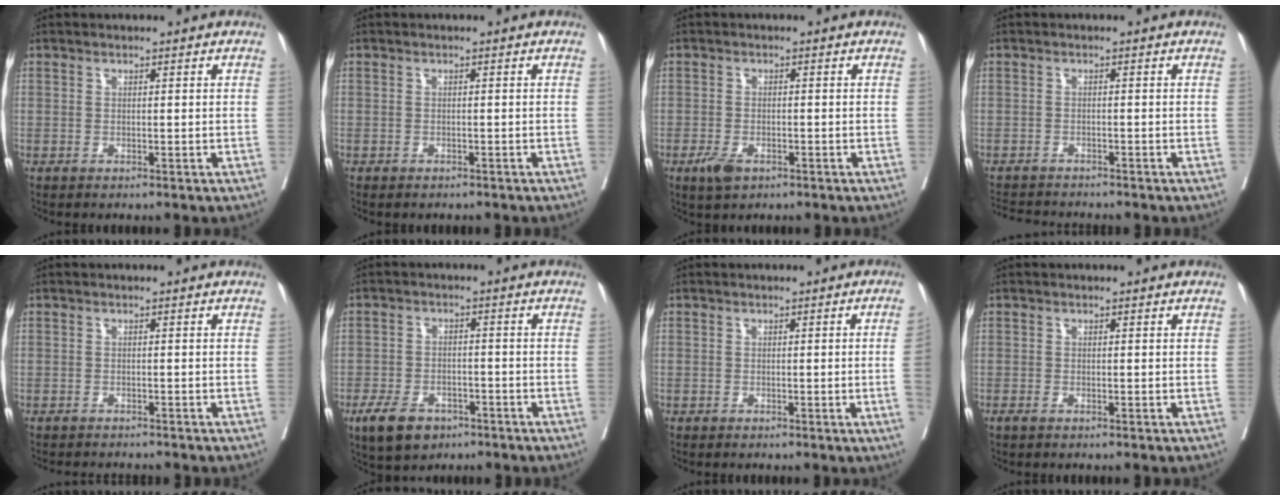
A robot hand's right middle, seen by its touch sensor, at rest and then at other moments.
{"total": 1.6, "force": [-1.4, 0.6, 0.5], "torque": [-0.010, -0.002, -0.019]}
{"total": 3.2, "force": [-1.8, 1.5, 2.2], "torque": [-0.044, -0.003, -0.028]}
{"total": 4.6, "force": [-4.6, 0.1, 0.6], "torque": [-0.003, -0.014, -0.076]}
{"total": 3.2, "force": [-3.2, 0.2, 0.5], "torque": [-0.003, -0.007, -0.046]}
{"total": 6.8, "force": [-4.2, 3.9, 3.6], "torque": [-0.070, -0.002, -0.069]}
{"total": 2.2, "force": [-0.3, -0.7, 2.1], "torque": [-0.026, -0.003, -0.003]}
{"total": 0.7, "force": [-0.6, 0.1, 0.5], "torque": [-0.012, -0.002, -0.011]}